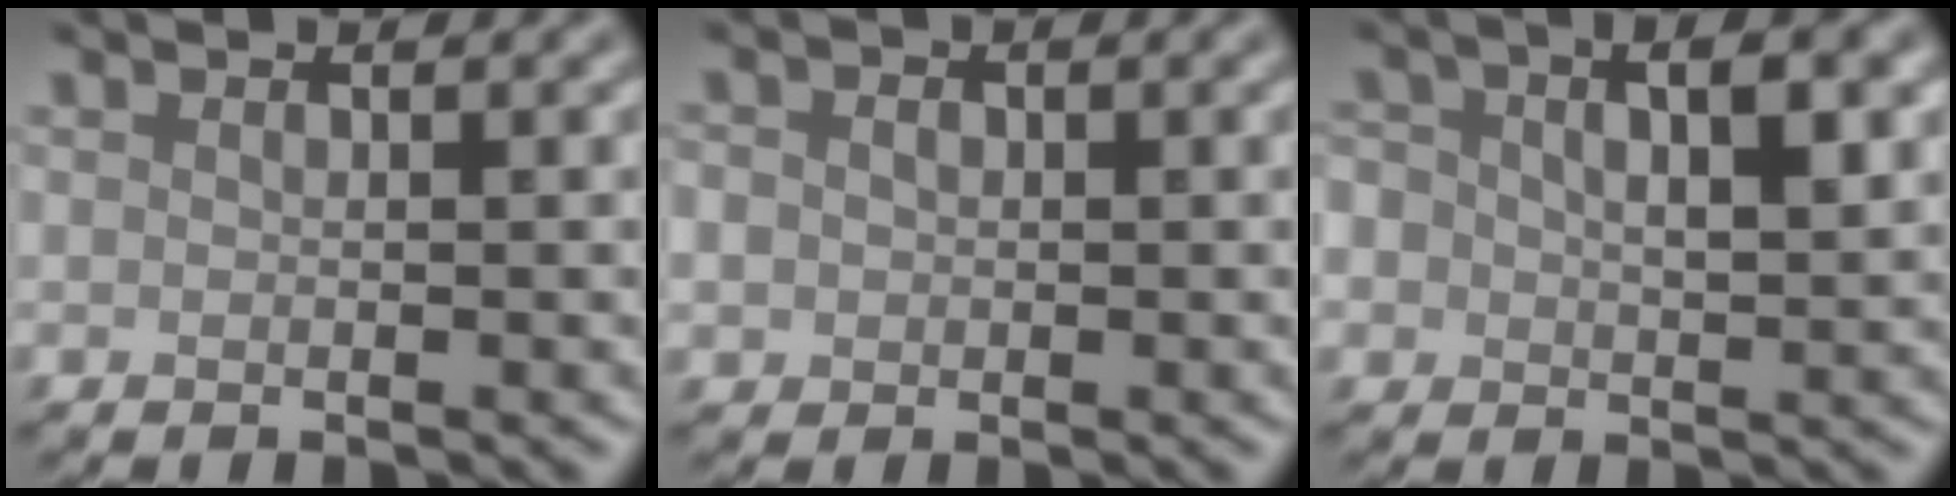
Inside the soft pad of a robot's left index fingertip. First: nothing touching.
{"total": 2.7, "force": [0.3, 2.4, 1.1], "torque": [-0.007, 0.012, -0.013]}
{"total": 6.0, "force": [1.5, 3.8, 4.3], "torque": [-0.046, 0.019, 0.009]}